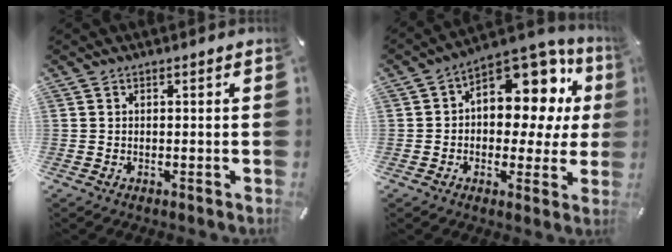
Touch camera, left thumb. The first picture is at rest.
{"total": 13.1, "force": [5.6, 8.3, 8.4], "torque": [-0.116, -0.052, 0.099]}